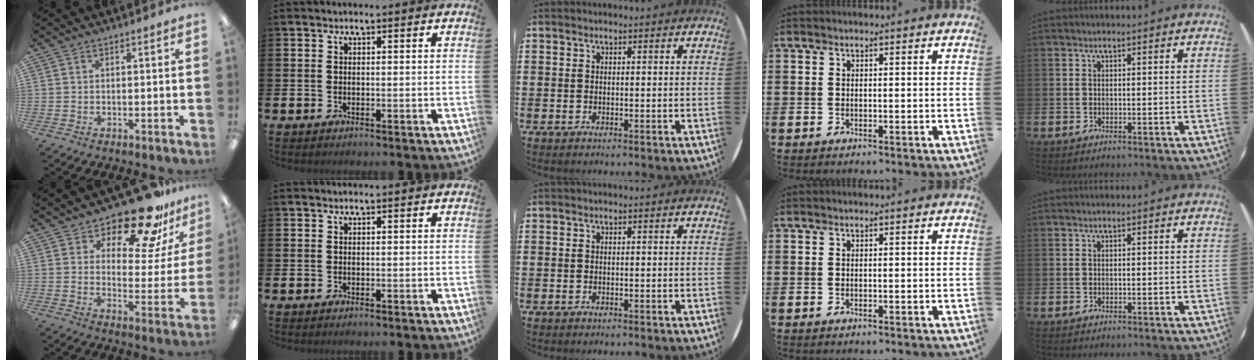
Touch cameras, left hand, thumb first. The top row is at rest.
{"thumb": {"total": 17.4, "force": [14.5, 5.7, 7.9], "torque": [-0.120, -0.111, 0.246]}}